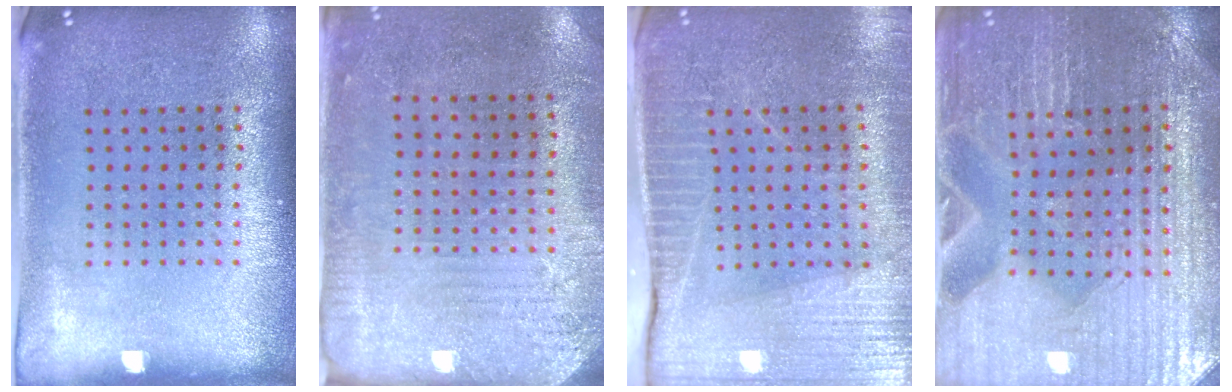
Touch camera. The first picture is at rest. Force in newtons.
{"total": 2.9, "press": 2.4, "slide": 1.6}
{"total": 3.6, "press": 3.5, "slide": 0.6}
{"total": 2.9, "press": 2.8, "slide": 0.3}